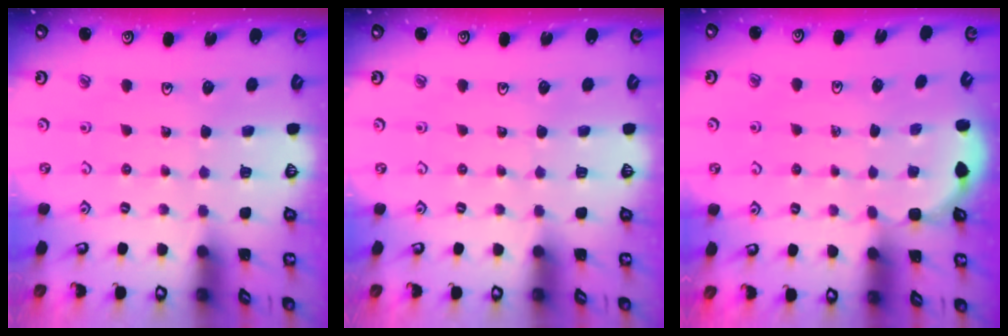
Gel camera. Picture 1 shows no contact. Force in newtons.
{"total": 0.0}
{"total": 2.5, "press": 2.2, "slide": 1.2}